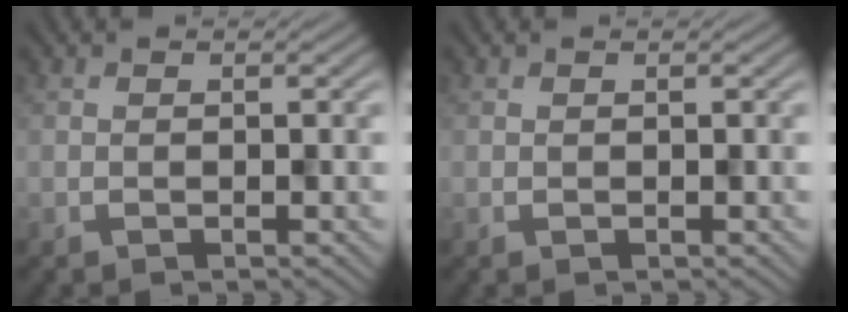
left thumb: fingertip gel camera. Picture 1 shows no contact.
{"total": 0.0}